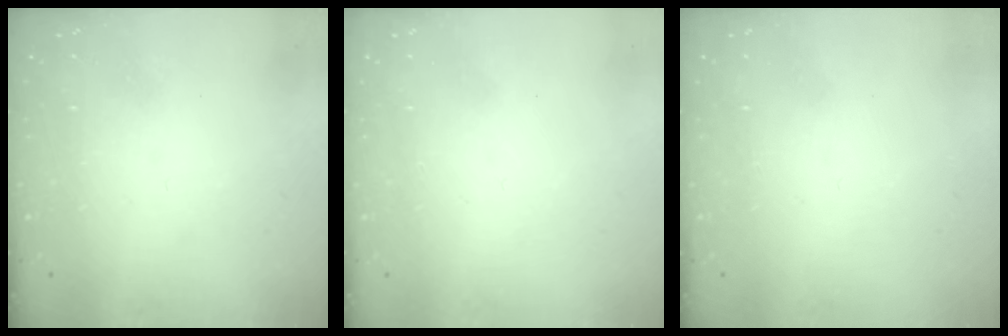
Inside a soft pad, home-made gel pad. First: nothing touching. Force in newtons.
{"total": 1.6, "press": 1.6, "slide": 0.1}
{"total": 1.8, "press": 1.7, "slide": 0.1}